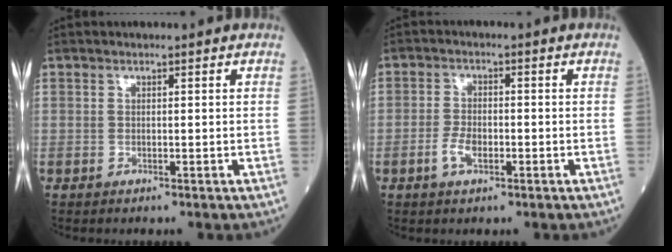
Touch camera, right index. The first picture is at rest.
{"total": 3.5, "force": [-1.4, 1.5, 2.8], "torque": [-0.058, 0.002, -0.027]}